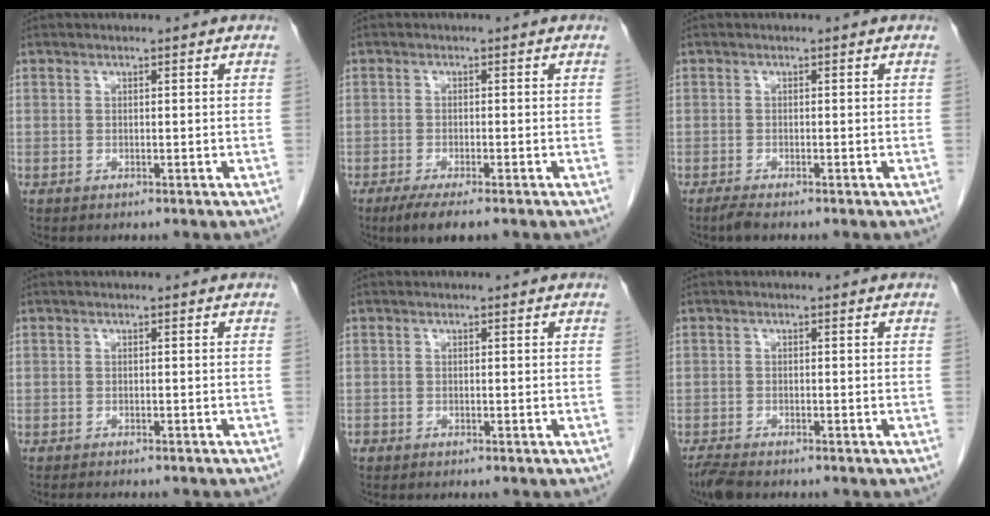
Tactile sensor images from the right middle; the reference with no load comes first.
{"total": 4.6, "force": [-3.2, 0.6, 3.2], "torque": [-0.058, -0.014, -0.050]}
{"total": 1.2, "force": [-1.0, -0.1, 0.7], "torque": [-0.025, -0.007, -0.020]}
{"total": 5.0, "force": [-4.4, 1.0, 2.3], "torque": [-0.026, -0.007, -0.051]}
{"total": 0.6, "force": [-0.5, 0.4, 0.1], "torque": [-0.004, 0.002, -0.010]}
{"total": 2.8, "force": [-2.4, 0.5, 1.2], "torque": [-0.031, -0.012, -0.043]}